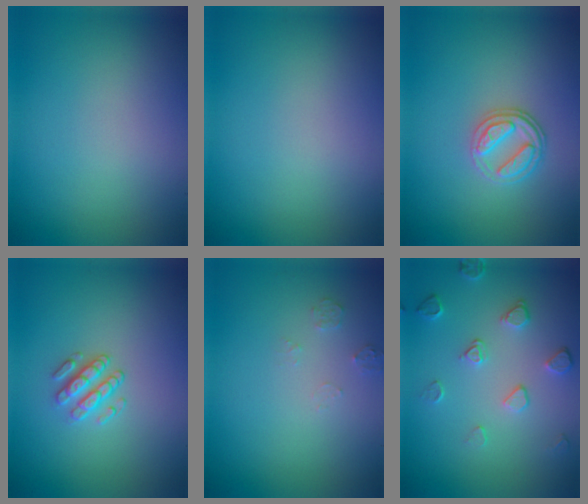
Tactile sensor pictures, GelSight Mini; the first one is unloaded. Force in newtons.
{"total": 0.0}
{"total": 2.8, "press": 2.4, "slide": 1.3}
{"total": 2.0, "press": 1.6, "slide": 1.3}
{"total": 1.1, "press": 1.1, "slide": 0.1}
{"total": 2.1, "press": 1.4, "slide": 1.5}